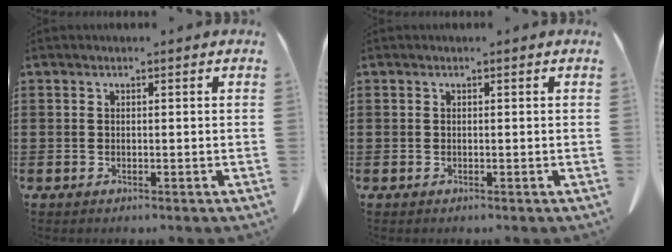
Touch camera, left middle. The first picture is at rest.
{"total": 0.0}